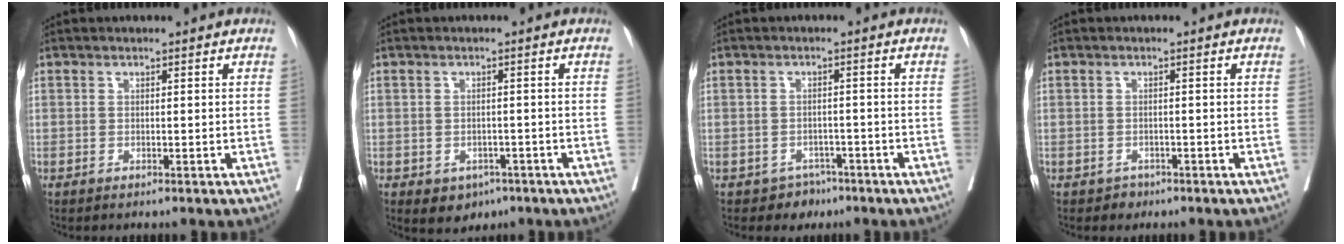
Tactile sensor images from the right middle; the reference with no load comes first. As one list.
[{"total": 4.0, "force": [-2.2, 3.0, 1.5], "torque": [-0.011, 0.002, -0.022]}, {"total": 2.8, "force": [-1.9, 2.1, 0.1], "torque": [-0.002, 0.011, -0.023]}, {"total": 1.2, "force": [-0.8, 0.9, 0.0], "torque": [0.002, 0.004, -0.011]}]